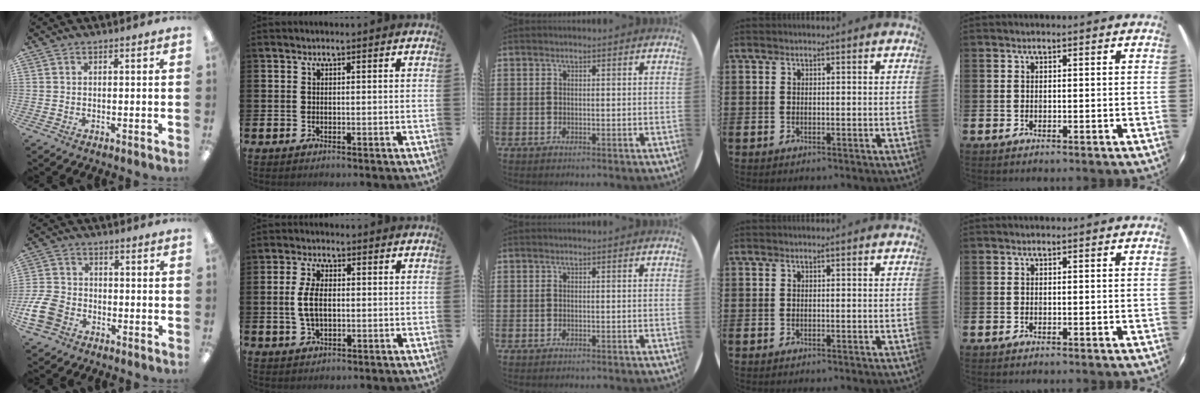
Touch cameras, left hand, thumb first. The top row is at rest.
{"thumb": {"total": 8.4, "force": [-3.7, 6.1, 4.5], "torque": [-0.105, 0.020, -0.067]}, "index": {"total": 4.8, "force": [0.4, 2.4, 4.1], "torque": [-0.081, 0.004, 0.002]}}